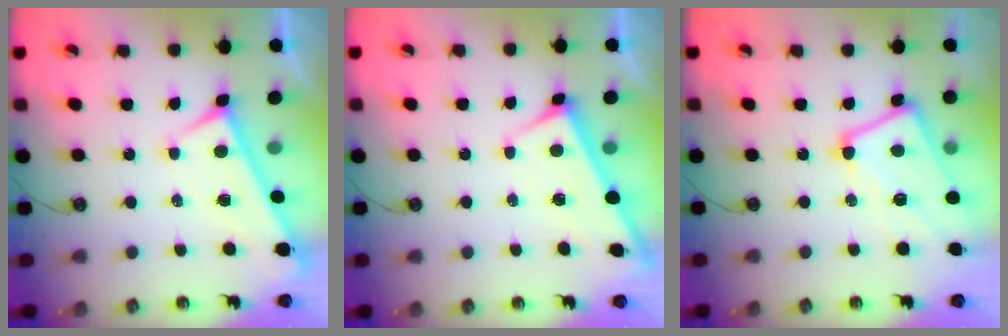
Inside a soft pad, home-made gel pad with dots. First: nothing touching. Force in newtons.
{"total": 3.0, "press": 3.0, "slide": 0.1}
{"total": 6.6, "press": 6.5, "slide": 1.1}